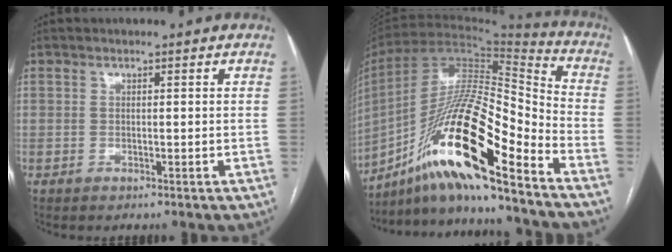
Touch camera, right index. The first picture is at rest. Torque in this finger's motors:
{"motor_torque": [1.23, -0.89, 0.58, 0.05]}